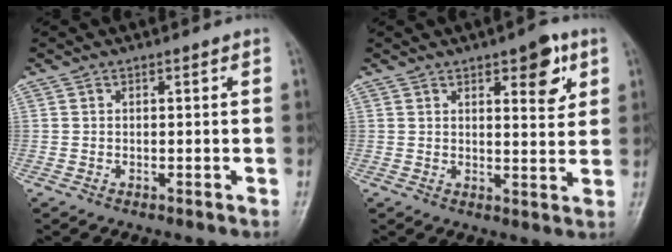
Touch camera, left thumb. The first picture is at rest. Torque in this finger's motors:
{"motor_torque": [0.30, 0.26, 0.01, 0.06, 0.04]}